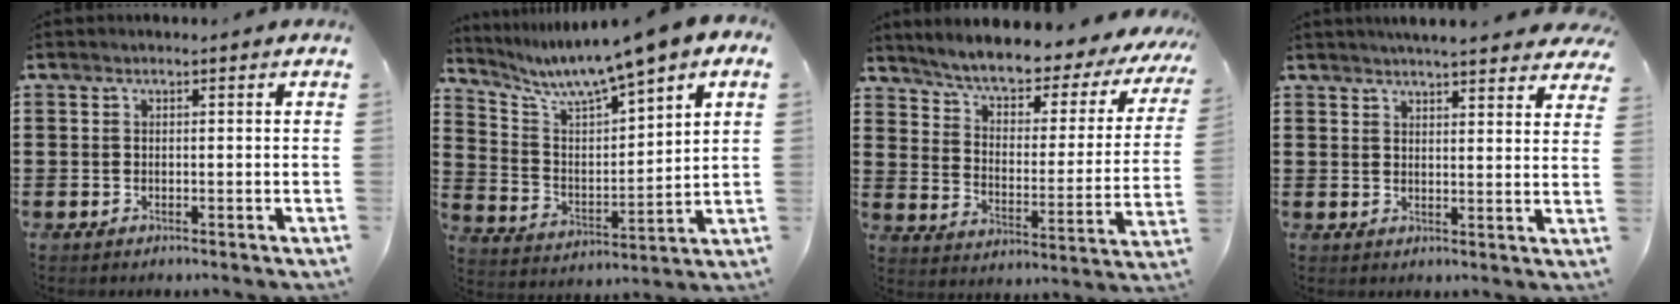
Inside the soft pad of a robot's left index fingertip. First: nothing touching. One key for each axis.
{"total": 7.4, "fx": 6.2, "fy": 0.5, "fz": 4.0, "tx": -0.102, "ty": -0.035, "tz": 0.099}
{"total": 5.2, "fx": 4.7, "fy": 0.8, "fz": 2.2, "tx": -0.068, "ty": -0.039, "tz": 0.070}
{"total": 4.1, "fx": 4.0, "fy": -0.1, "fz": 0.9, "tx": -0.030, "ty": -0.010, "tz": 0.075}